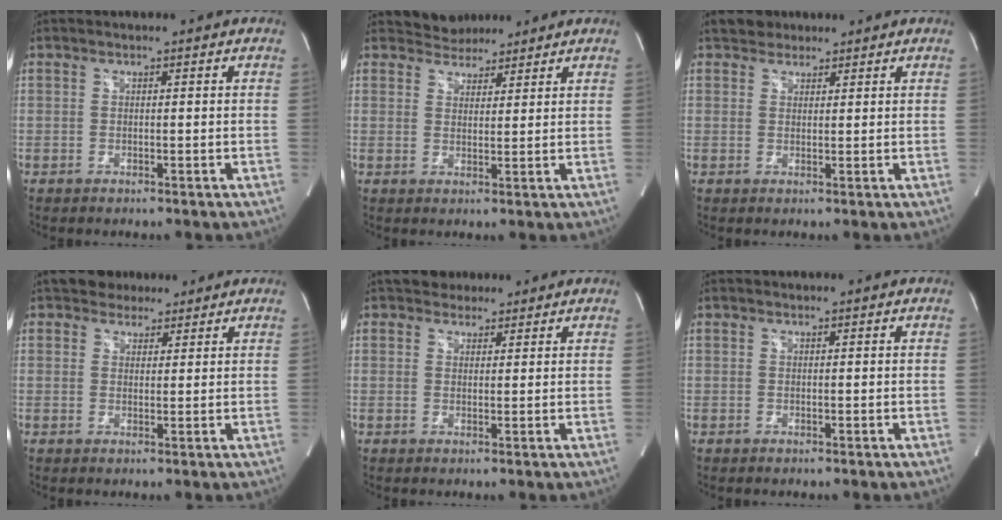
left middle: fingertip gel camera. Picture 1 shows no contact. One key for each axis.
{"total": 4.0, "fx": 3.7, "fy": 1.6, "fz": -0.1, "tx": 0.001, "ty": 0.013, "tz": 0.060}
{"total": 2.9, "fx": 2.2, "fy": 1.8, "fz": 0.3, "tx": -0.005, "ty": 0.018, "tz": 0.035}
{"total": 4.1, "fx": 3.2, "fy": 2.5, "fz": 0.6, "tx": -0.007, "ty": 0.016, "tz": 0.050}
{"total": 2.9, "fx": 2.3, "fy": 1.8, "fz": 0.1, "tx": 0.002, "ty": 0.011, "tz": 0.033}
{"total": 0.0}